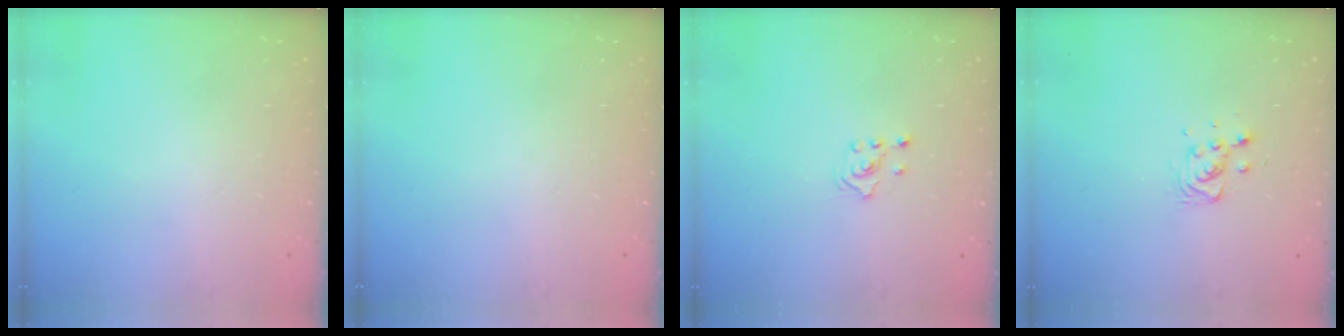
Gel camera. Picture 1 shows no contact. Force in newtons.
{"total": 0.0}
{"total": 2.1, "press": 1.8, "slide": 0.9}
{"total": 7.3, "press": 7.1, "slide": 2.0}